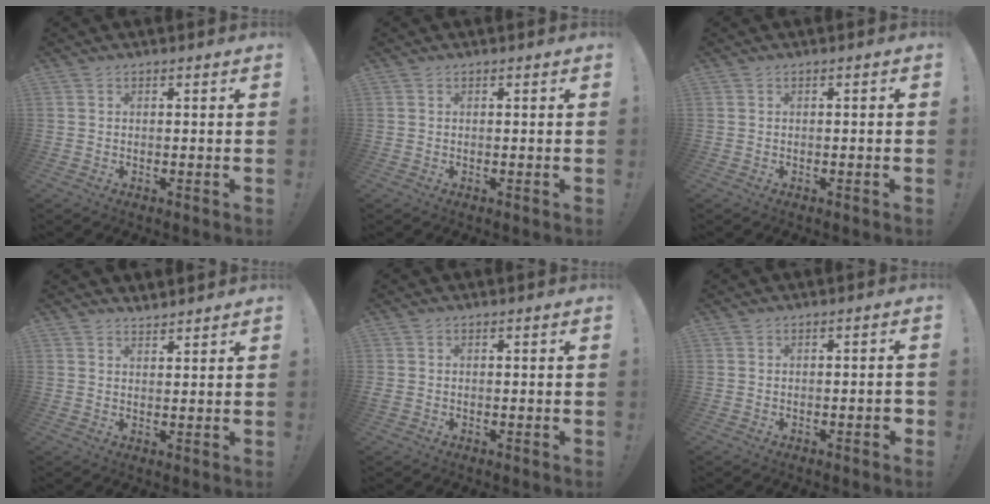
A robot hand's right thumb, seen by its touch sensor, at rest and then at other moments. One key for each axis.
{"total": 0.0}
{"total": 0.7, "fx": -0.5, "fy": -0.3, "fz": 0.5, "tx": -0.009, "ty": 0.000, "tz": -0.009}
{"total": 2.4, "fx": 2.3, "fy": 0.3, "fz": 0.0, "tx": 0.011, "ty": -0.020, "tz": 0.042}
{"total": 0.7, "fx": -0.1, "fy": 0.6, "fz": 0.3, "tx": -0.014, "ty": 0.005, "tz": 0.000}
{"total": 2.3, "fx": -0.9, "fy": 0.6, "fz": 2.0, "tx": -0.030, "ty": 0.005, "tz": -0.014}